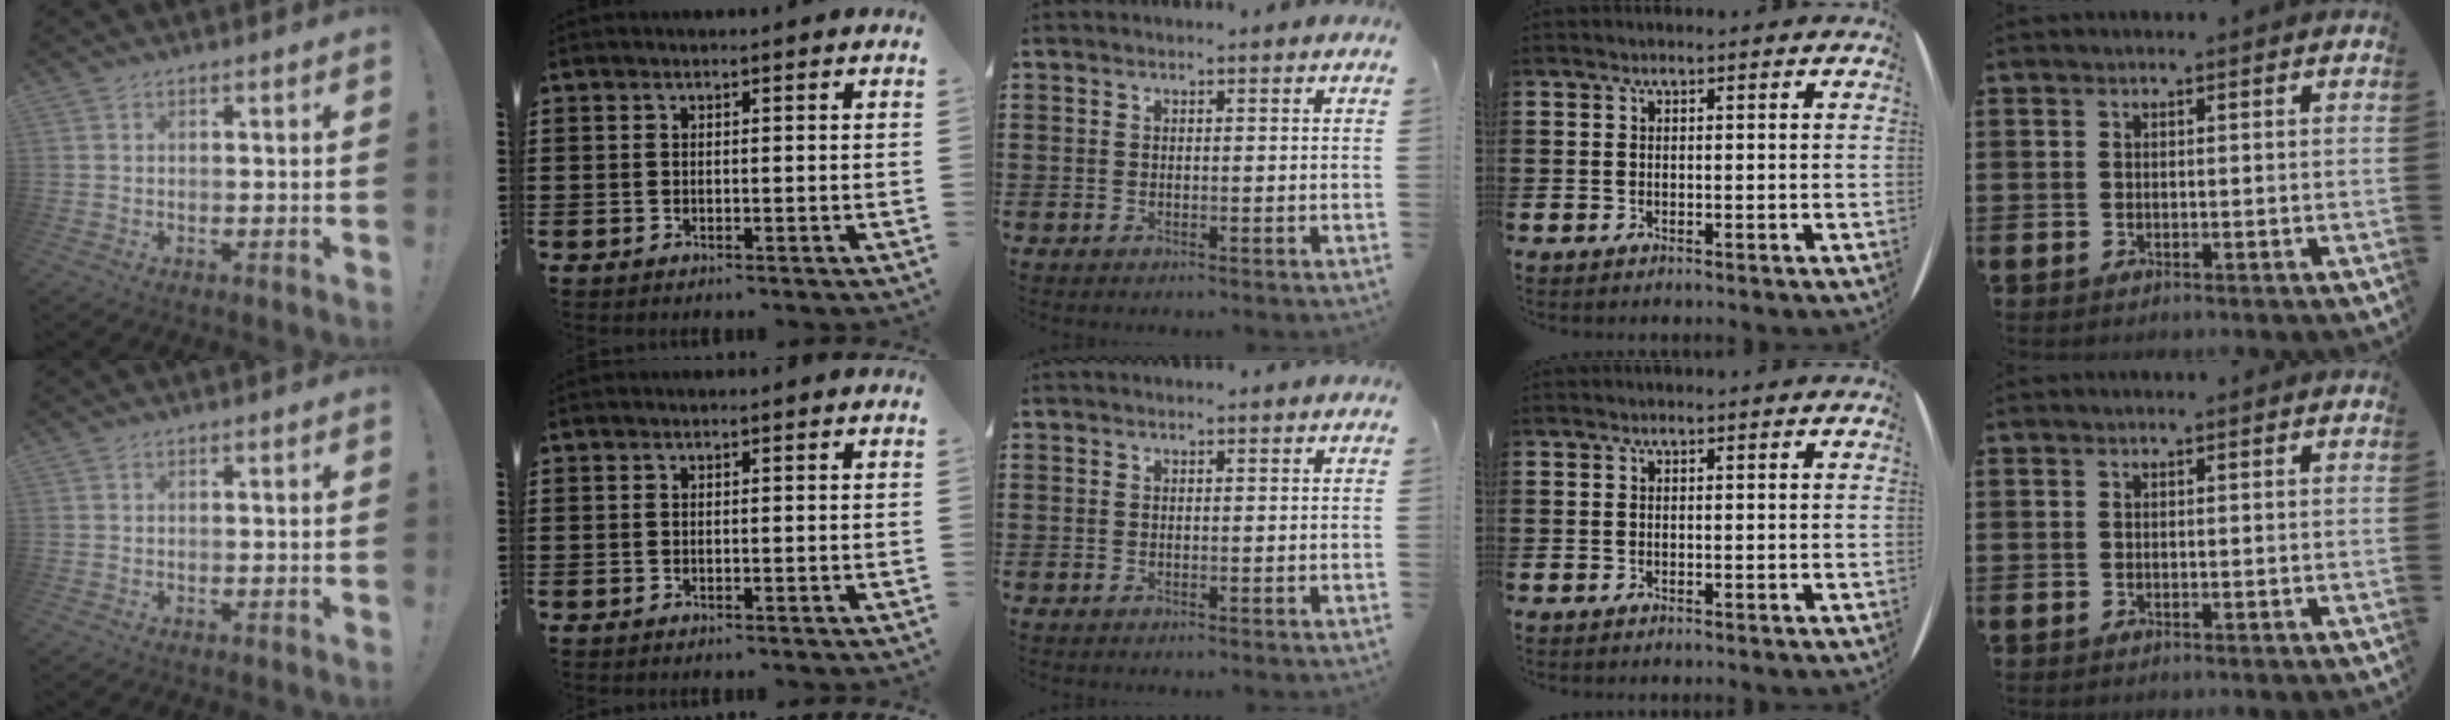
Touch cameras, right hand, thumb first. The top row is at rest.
{}